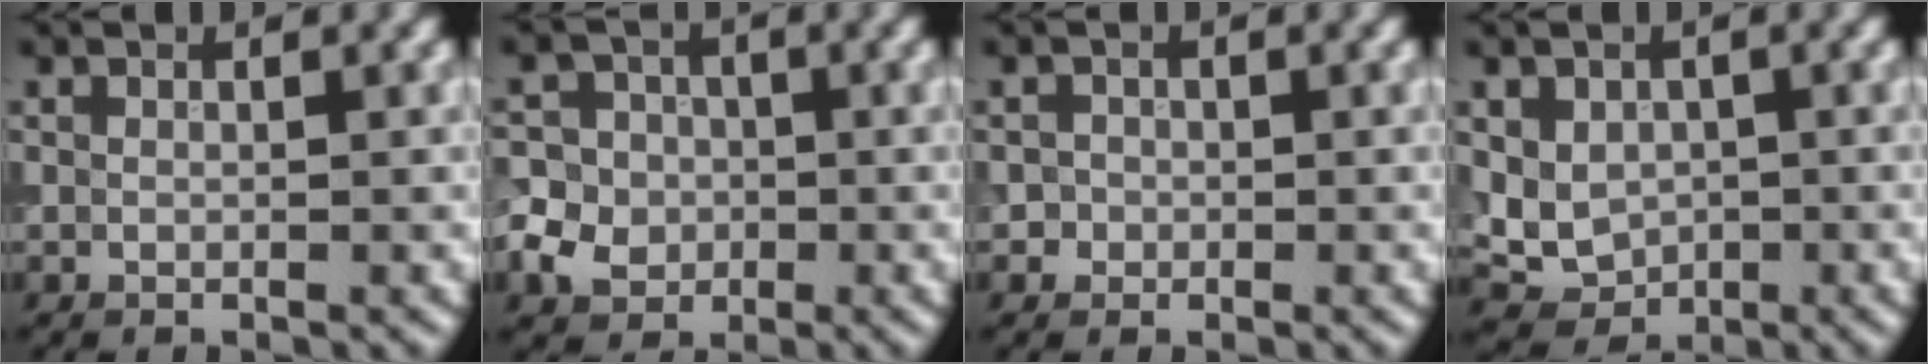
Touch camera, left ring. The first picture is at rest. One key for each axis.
{"total": 5.6, "fx": -1.6, "fy": 5.0, "fz": 1.9, "tx": -0.022, "ty": 0.000, "tz": -0.058}
{"total": 1.0, "fx": -0.2, "fy": 1.0, "fz": 0.0, "tx": 0.015, "ty": -0.001, "tz": -0.007}
{"total": 4.5, "fx": -0.1, "fy": 3.7, "fz": 2.5, "tx": -0.038, "ty": -0.004, "tz": 0.006}